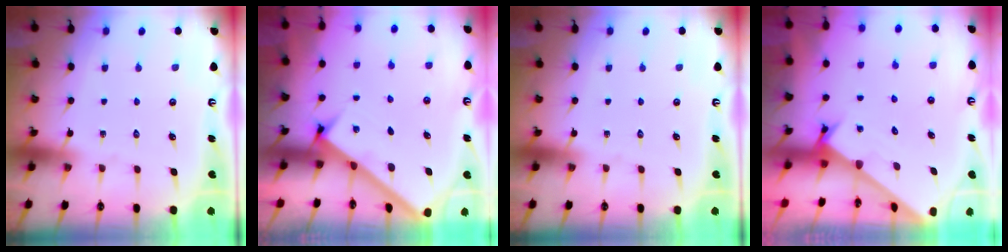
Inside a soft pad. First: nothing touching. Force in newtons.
{"total": 2.9, "press": 2.8, "slide": 0.4}
{"total": 0.0}
{"total": 1.6, "press": 1.6, "slide": 0.1}